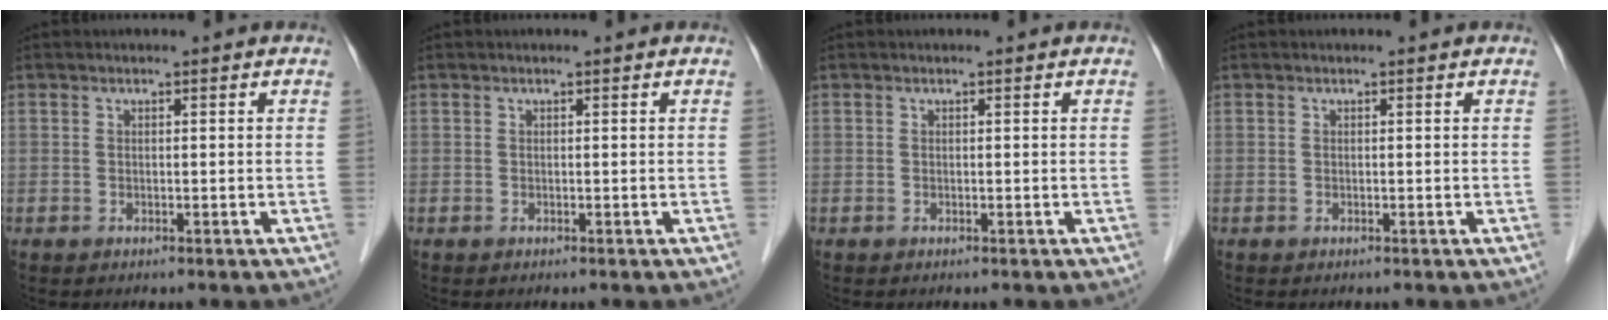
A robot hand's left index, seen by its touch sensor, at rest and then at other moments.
{"total": 0.0}
{"total": 0.0}
{"total": 0.0}